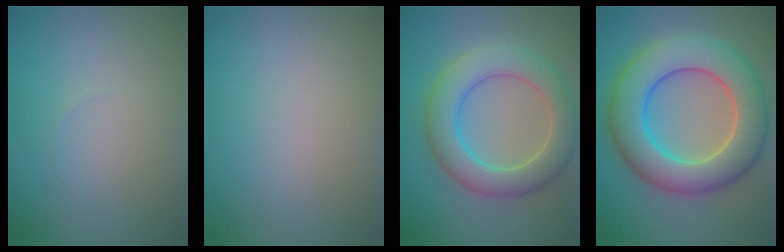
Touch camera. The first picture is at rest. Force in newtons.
{"total": 0.0}
{"total": 6.6, "press": 6.6, "slide": 0.3}
{"total": 10.6, "press": 10.6, "slide": 0.8}